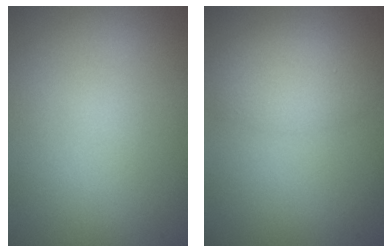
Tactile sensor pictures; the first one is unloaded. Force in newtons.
{"total": 2.8, "press": 2.8, "slide": 0.2}